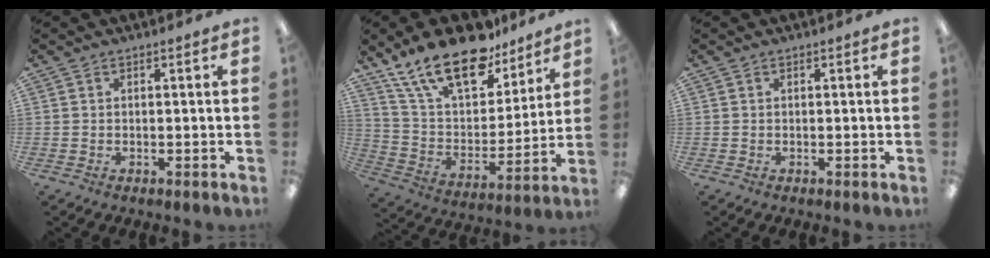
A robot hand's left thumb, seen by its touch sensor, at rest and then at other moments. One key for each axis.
{"total": 22.0, "fx": 16.0, "fy": 9.3, "fz": 11.8, "tx": -0.222, "ty": -0.087, "tz": 0.287}
{"total": 0.0}